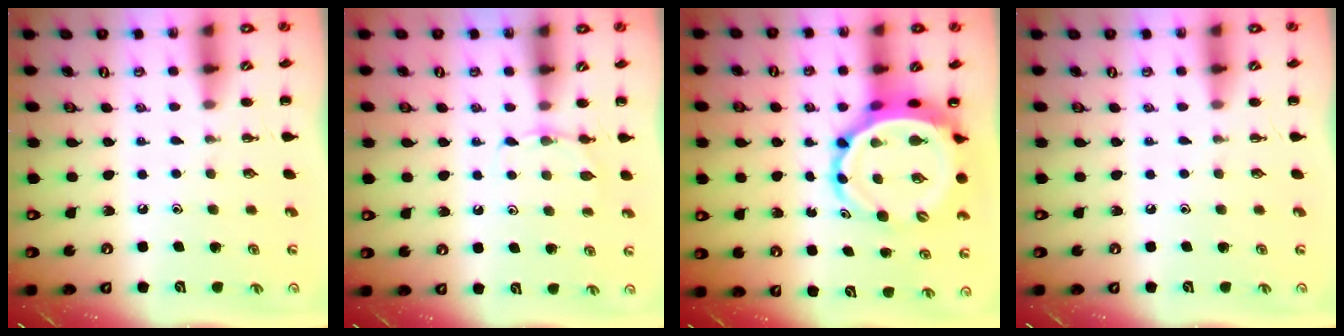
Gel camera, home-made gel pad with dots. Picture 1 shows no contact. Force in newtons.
{"total": 4.8, "press": 4.6, "slide": 1.3}
{"total": 9.0, "press": 8.6, "slide": 2.4}
{"total": 0.0}